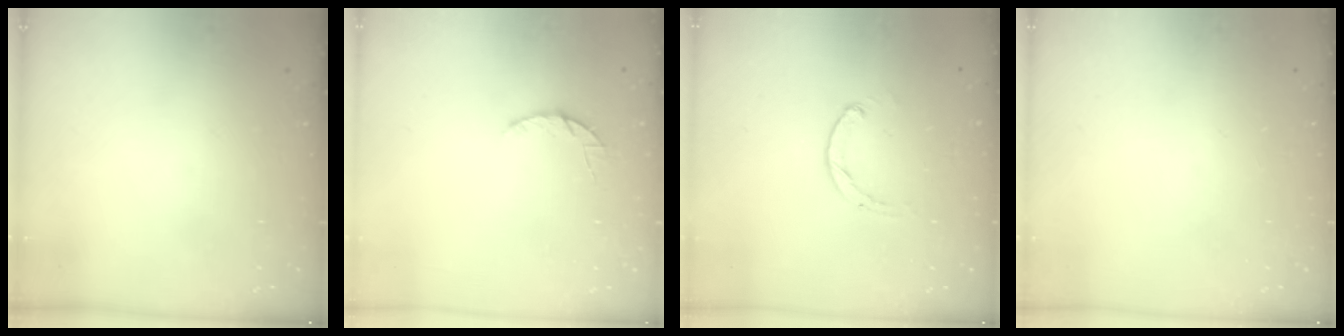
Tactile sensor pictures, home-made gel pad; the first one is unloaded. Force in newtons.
{"total": 3.1, "press": 3.1, "slide": 0.3}
{"total": 1.2, "press": 1.2, "slide": 0.3}
{"total": 0.0}